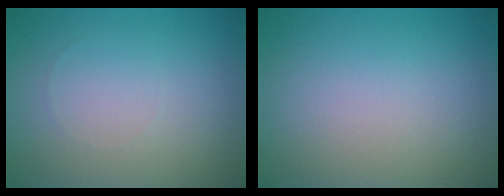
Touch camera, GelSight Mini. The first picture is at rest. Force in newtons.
{"total": 0.0}